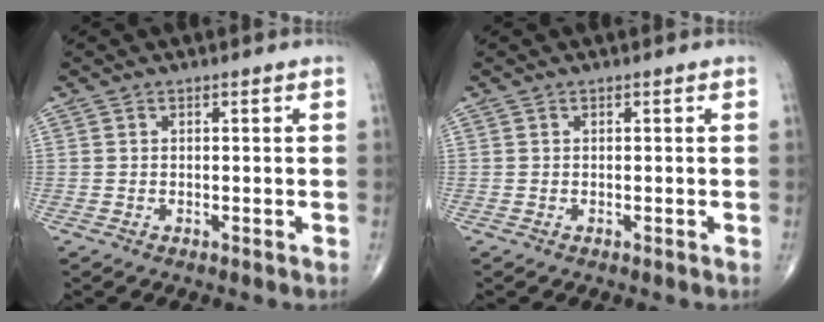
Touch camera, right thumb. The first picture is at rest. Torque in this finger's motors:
{"motor_torque": [-0.08, 0.08, 0.00, 0.00, 0.00]}